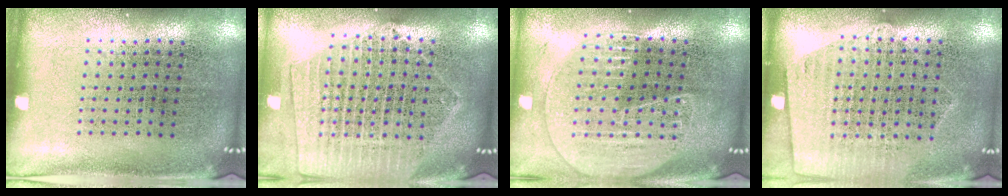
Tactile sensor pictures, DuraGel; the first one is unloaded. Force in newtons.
{"total": 1.9, "press": 1.8, "slide": 0.7}
{"total": 1.7, "press": 1.6, "slide": 0.6}
{"total": 1.2, "press": 1.1, "slide": 0.6}